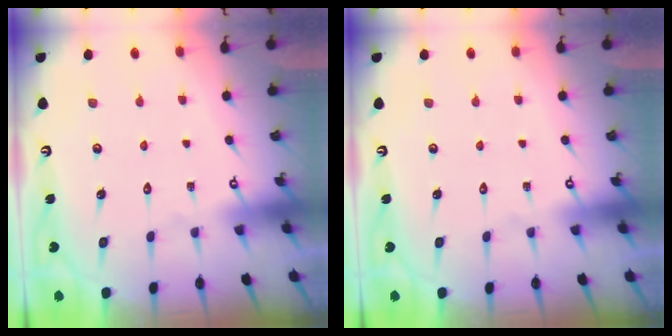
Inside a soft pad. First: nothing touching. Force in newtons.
{"total": 0.0}